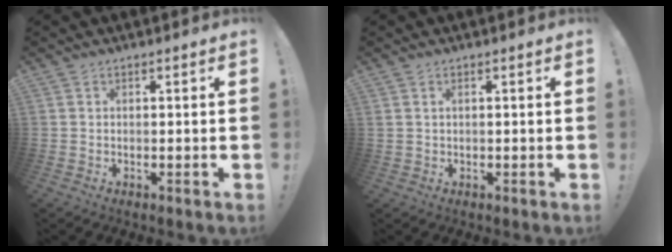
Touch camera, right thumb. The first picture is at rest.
{"total": 0.9, "force": [0.4, 0.6, 0.6], "torque": [-0.022, 0.005, 0.009]}